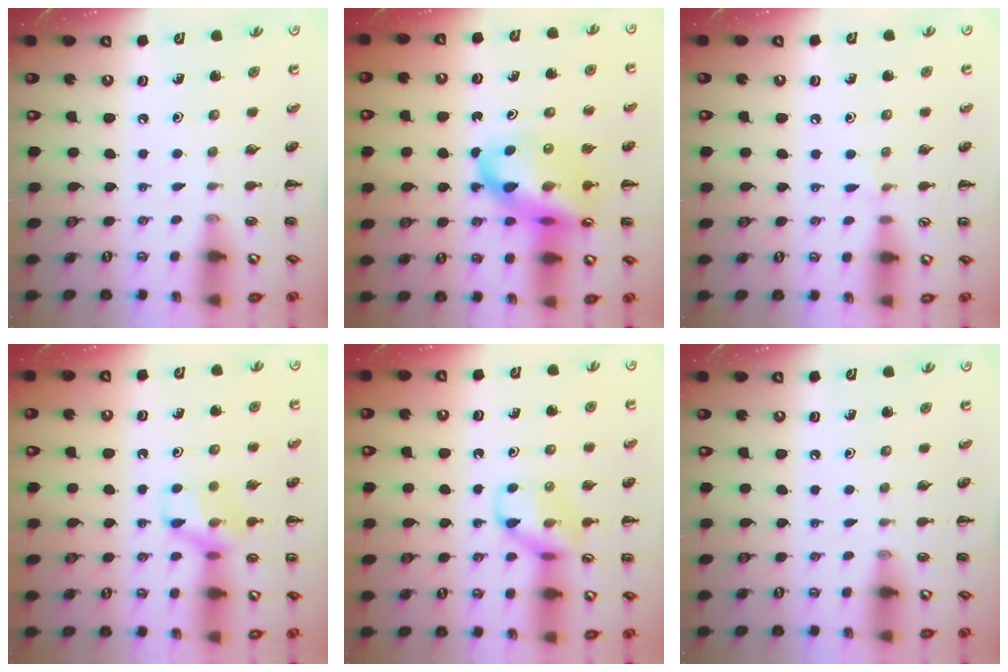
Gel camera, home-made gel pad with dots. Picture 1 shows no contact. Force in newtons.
{"total": 17.1, "press": 16.6, "slide": 4.2}
{"total": 3.4, "press": 3.1, "slide": 1.2}
{"total": 11.3, "press": 11.2, "slide": 1.0}
{"total": 10.0, "press": 10.0, "slide": 0.5}
{"total": 0.0}